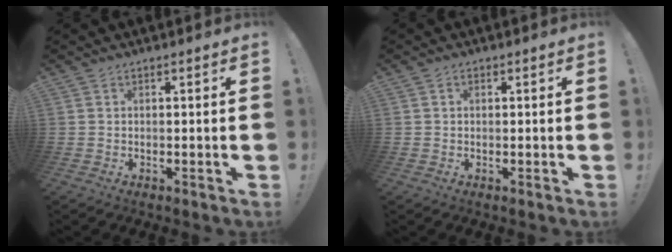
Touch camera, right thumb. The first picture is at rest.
{"total": 0.7, "force": [0.2, 0.6, 0.4], "torque": [-0.007, 0.003, 0.004]}